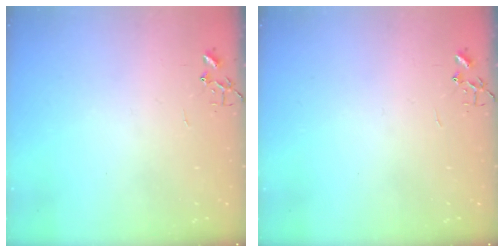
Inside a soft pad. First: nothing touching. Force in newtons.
{"total": 0.0}